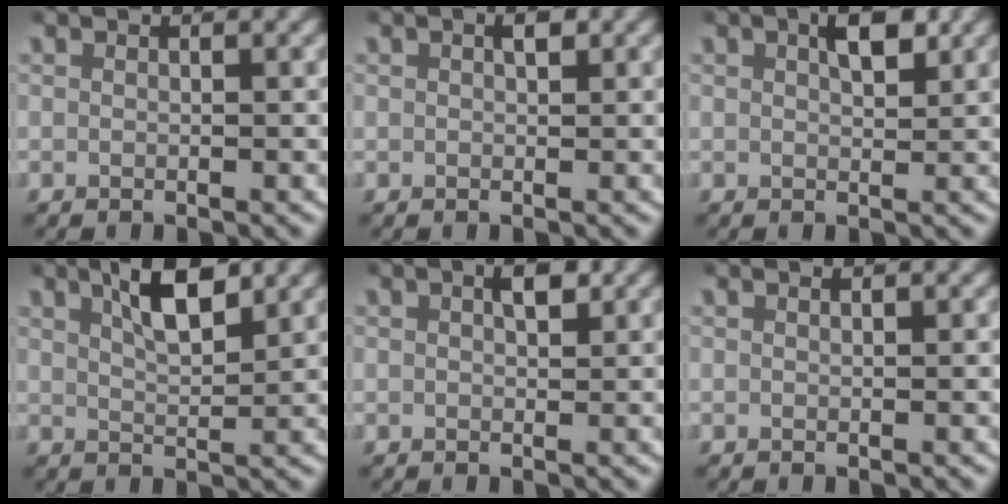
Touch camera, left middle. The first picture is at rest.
{"total": 1.1, "force": [0.5, 0.6, 0.8], "torque": [-0.016, 0.003, 0.008]}
{"total": 2.9, "force": [1.3, 1.2, 2.3], "torque": [-0.028, 0.006, 0.019]}
{"total": 4.4, "force": [2.7, 1.3, 3.2], "torque": [-0.053, 0.003, 0.044]}
{"total": 1.8, "force": [0.8, 0.8, 1.4], "torque": [-0.019, 0.005, 0.012]}
{"total": 0.0}